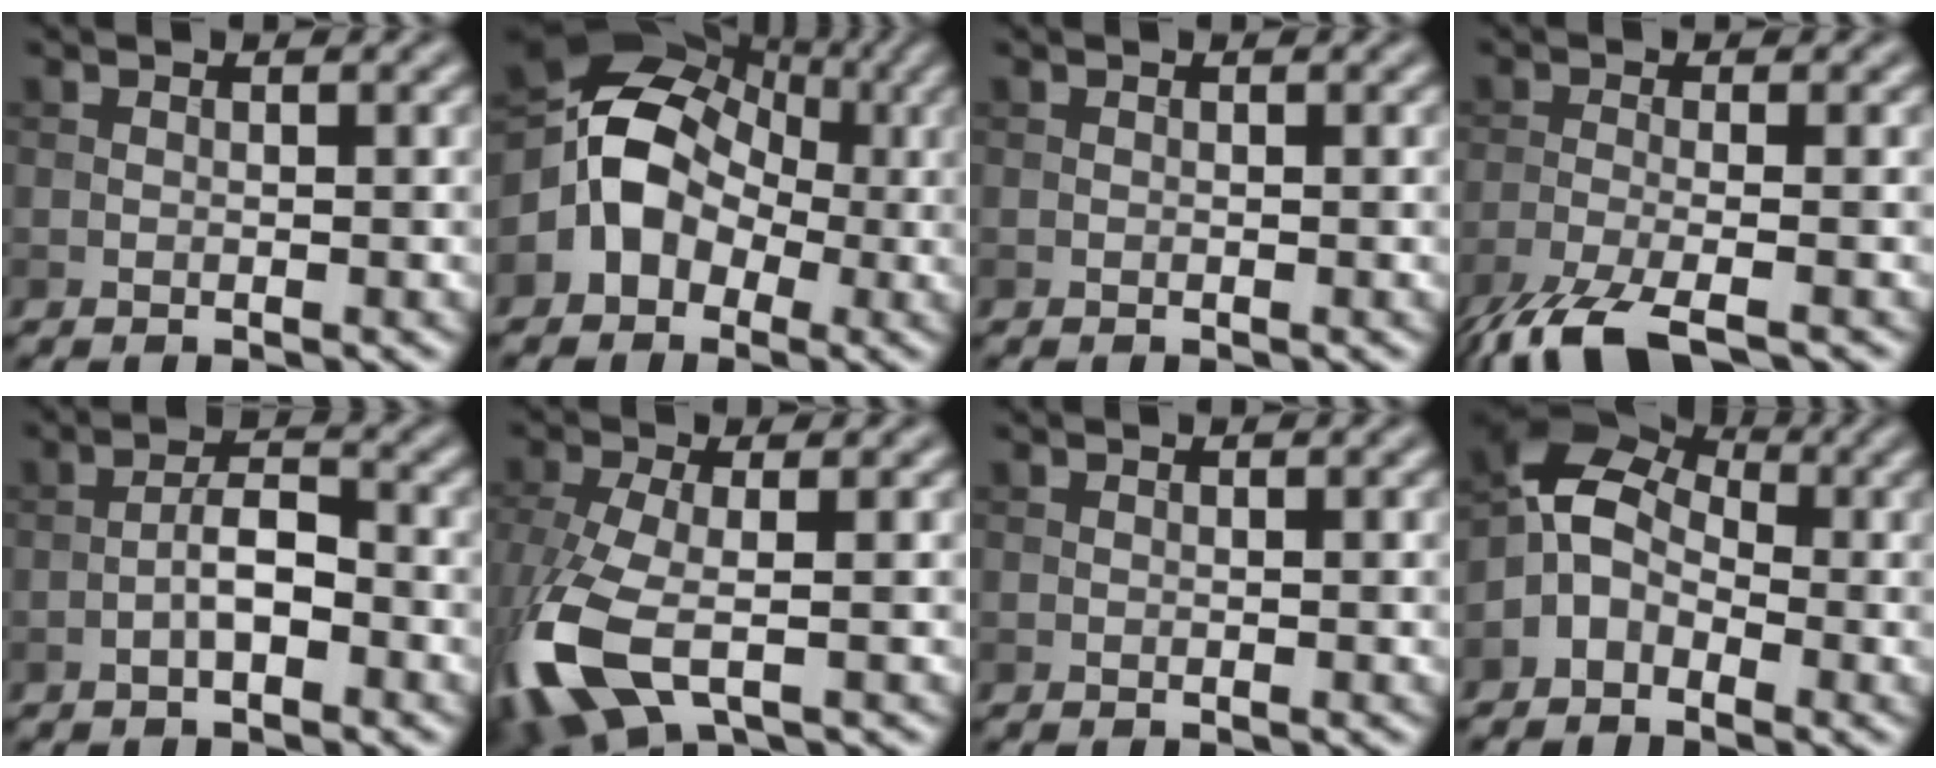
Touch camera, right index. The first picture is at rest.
{"total": 7.7, "force": [-1.4, 6.1, 4.5], "torque": [-0.064, 0.011, -0.045]}
{"total": 0.0}
{"total": 6.9, "force": [-4.8, 1.7, 4.6], "torque": [-0.084, -0.019, -0.101]}
{"total": 2.9, "force": [-1.3, 0.9, 2.4], "torque": [-0.042, 0.010, -0.028]}
{"total": 8.7, "force": [-3.3, 3.7, 7.2], "torque": [-0.183, -0.018, -0.072]}
{"total": 0.0}
{"total": 4.9, "force": [-1.6, 3.7, 2.8], "torque": [-0.048, 0.015, -0.047]}